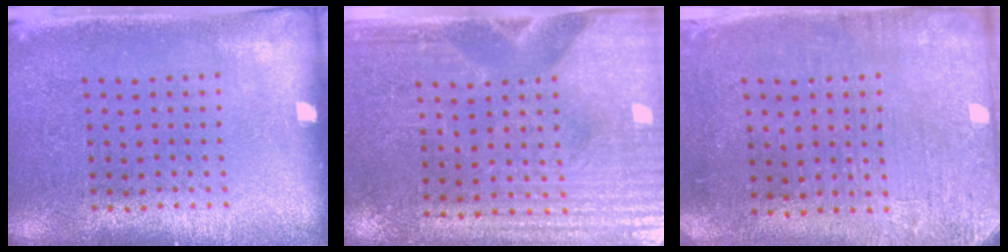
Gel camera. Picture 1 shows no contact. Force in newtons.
{"total": 3.6, "press": 3.4, "slide": 1.4}
{"total": 3.1, "press": 2.5, "slide": 1.8}